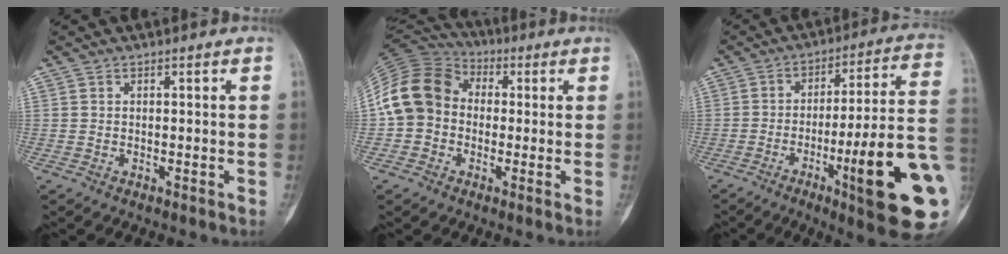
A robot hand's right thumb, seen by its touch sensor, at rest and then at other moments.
{"total": 13.0, "force": [0.0, 10.8, 7.1], "torque": [-0.126, 0.038, -0.013]}
{"total": 21.8, "force": [-6.4, 2.7, 20.7], "torque": [-0.254, 0.013, -0.089]}